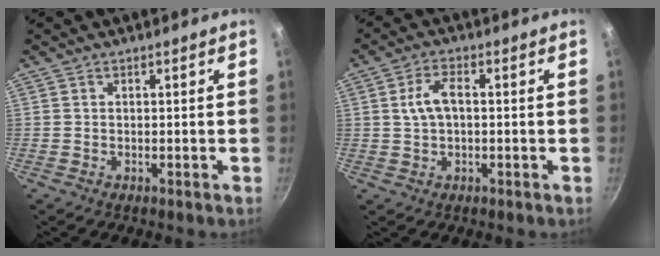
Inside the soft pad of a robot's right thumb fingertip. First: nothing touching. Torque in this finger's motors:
{"motor_torque": [0.00, -0.01, 0.69, 0.05, 0.20]}